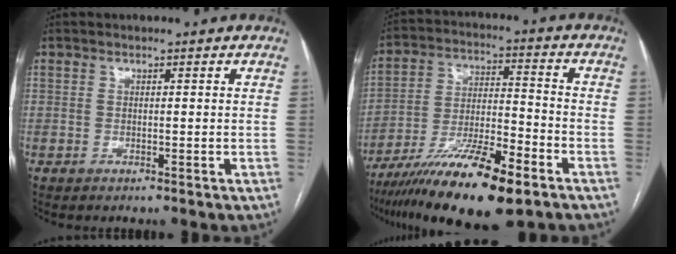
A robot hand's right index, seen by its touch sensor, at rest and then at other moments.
{"total": 17.2, "force": [-11.2, 3.1, 12.6], "torque": [-0.223, -0.027, -0.197]}